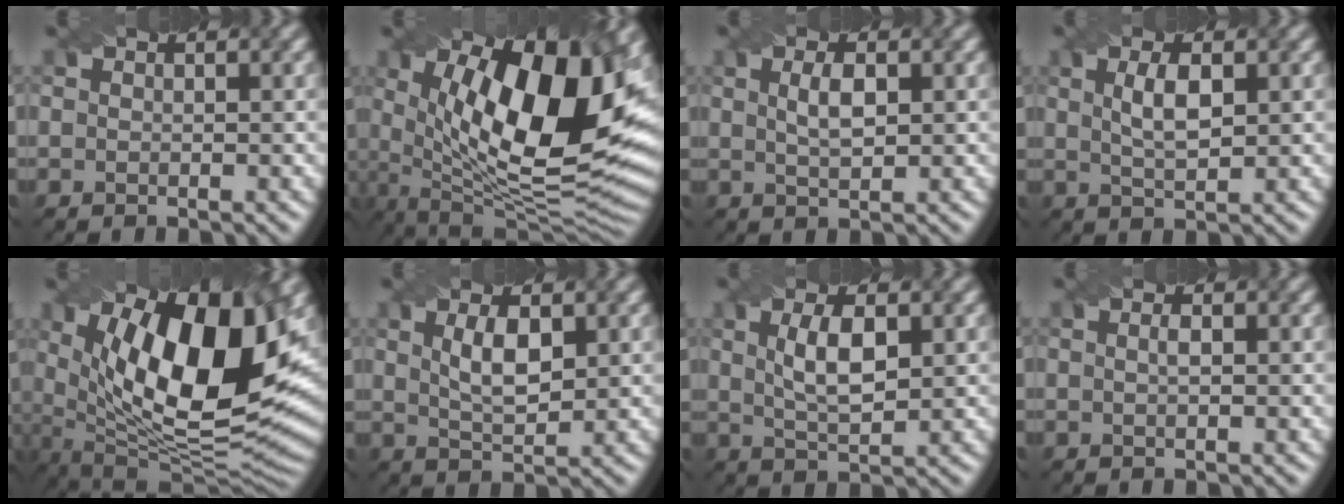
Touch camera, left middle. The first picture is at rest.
{"total": 16.6, "force": [3.9, 6.8, 14.7], "torque": [-0.208, -0.006, 0.060]}
{"total": 2.2, "force": [0.3, 0.8, 2.0], "torque": [-0.039, 0.001, 0.010]}
{"total": 2.9, "force": [0.6, 1.0, 2.7], "torque": [-0.054, 0.002, 0.015]}
{"total": 16.4, "force": [4.3, 7.2, 14.1], "torque": [-0.215, -0.006, 0.068]}
{"total": 3.3, "force": [0.8, 1.3, 3.0], "torque": [-0.062, 0.000, 0.019]}
{"total": 4.0, "force": [0.7, 1.5, 3.6], "torque": [-0.075, 0.002, 0.017]}
{"total": 0.7, "force": [-0.2, 0.1, 0.7], "torque": [-0.013, 0.005, -0.002]}